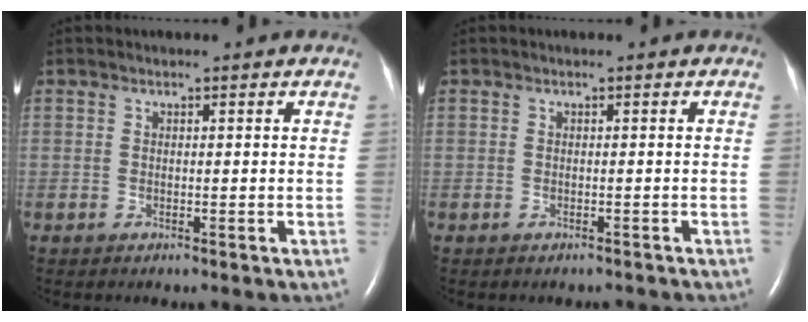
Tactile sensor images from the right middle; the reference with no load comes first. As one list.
[{"total": 0.7, "force": [-0.7, 0.1, 0.3], "torque": [-0.011, -0.004, -0.005]}]